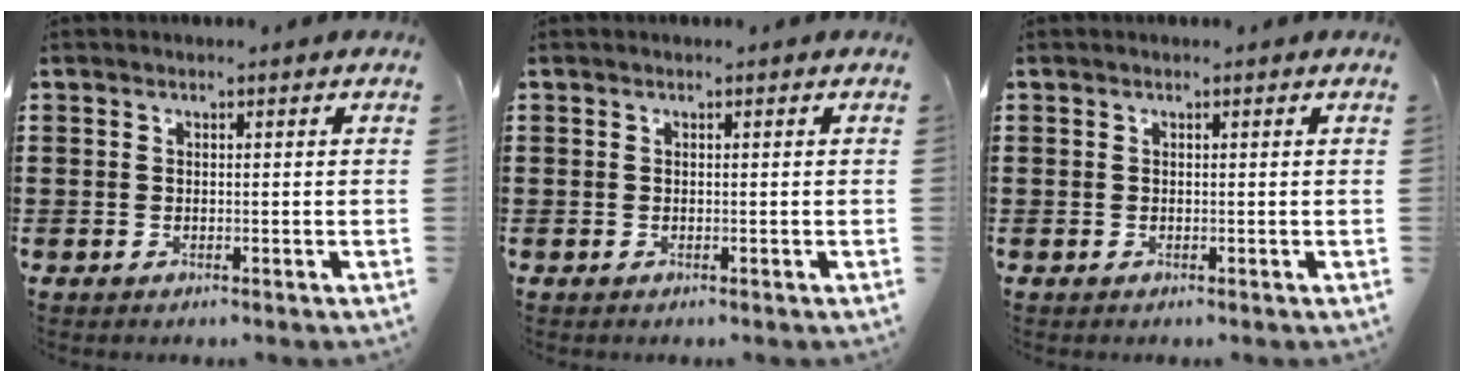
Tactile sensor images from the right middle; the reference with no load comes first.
{"total": 0.0}
{"total": 0.0}